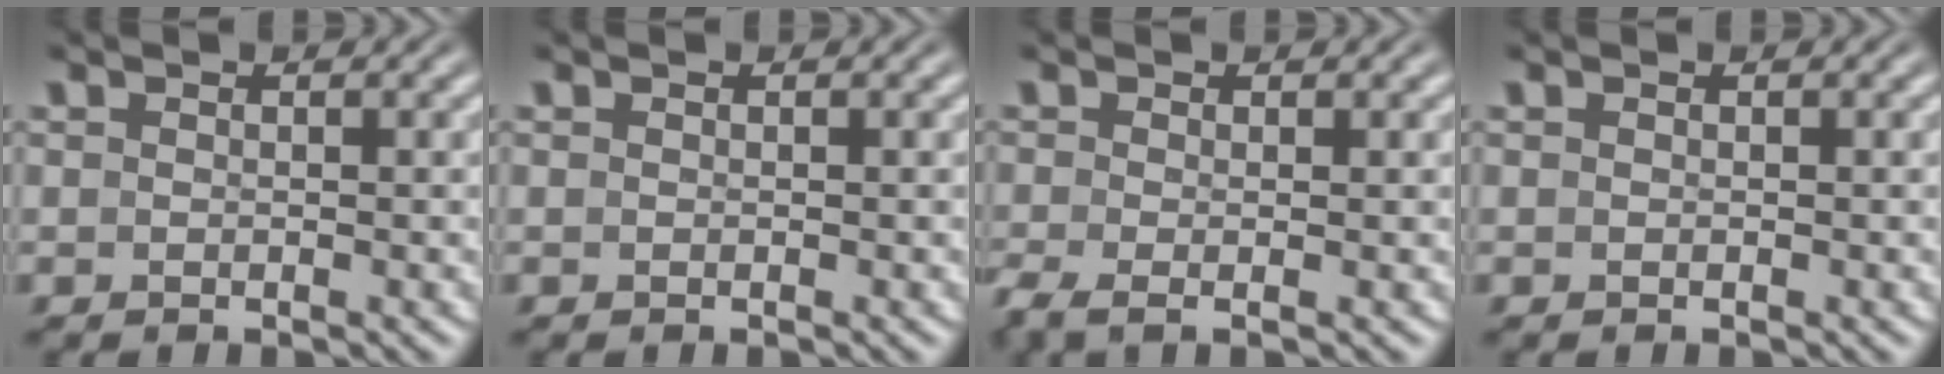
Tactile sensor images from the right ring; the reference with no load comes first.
{"total": 0.0}
{"total": 2.0, "force": [-1.2, 0.8, 1.4], "torque": [-0.048, -0.025, -0.009]}
{"total": 0.0}